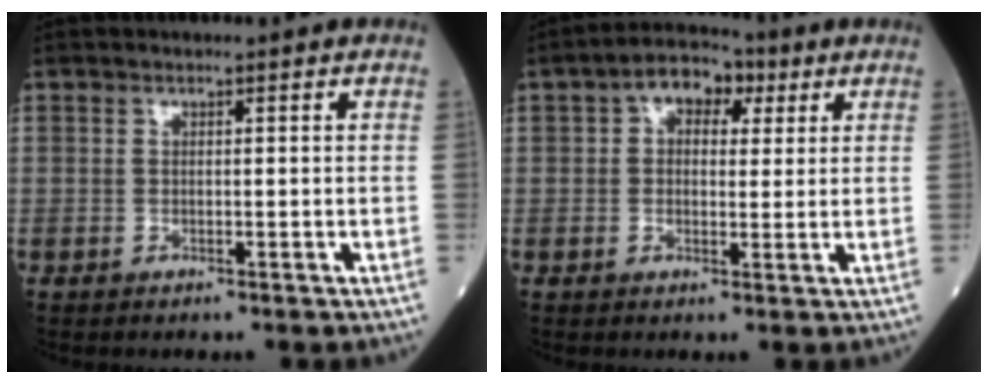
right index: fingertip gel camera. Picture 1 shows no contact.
{"total": 6.5, "force": [2.5, 4.0, 4.4], "torque": [-0.064, 0.028, 0.034]}